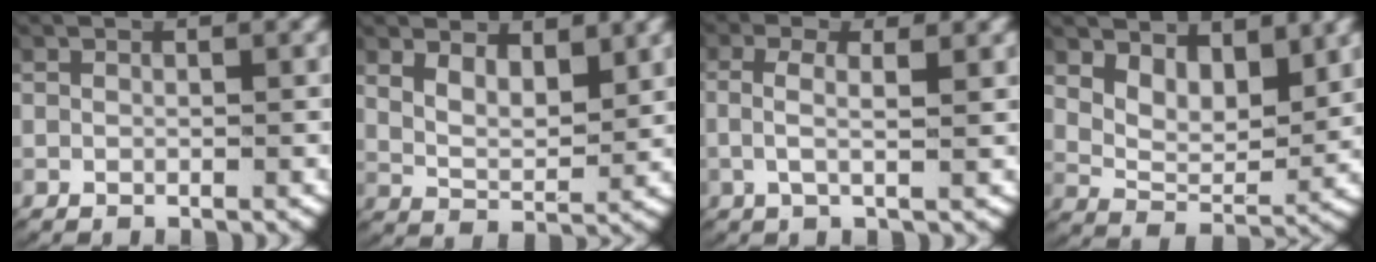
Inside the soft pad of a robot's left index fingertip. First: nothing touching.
{"total": 4.1, "force": [2.0, 2.7, 2.4], "torque": [-0.049, -0.013, 0.034]}
{"total": 2.8, "force": [0.6, 0.9, 2.5], "torque": [-0.063, -0.007, 0.010]}
{"total": 5.6, "force": [2.7, 3.4, 3.5], "torque": [-0.060, -0.014, 0.046]}